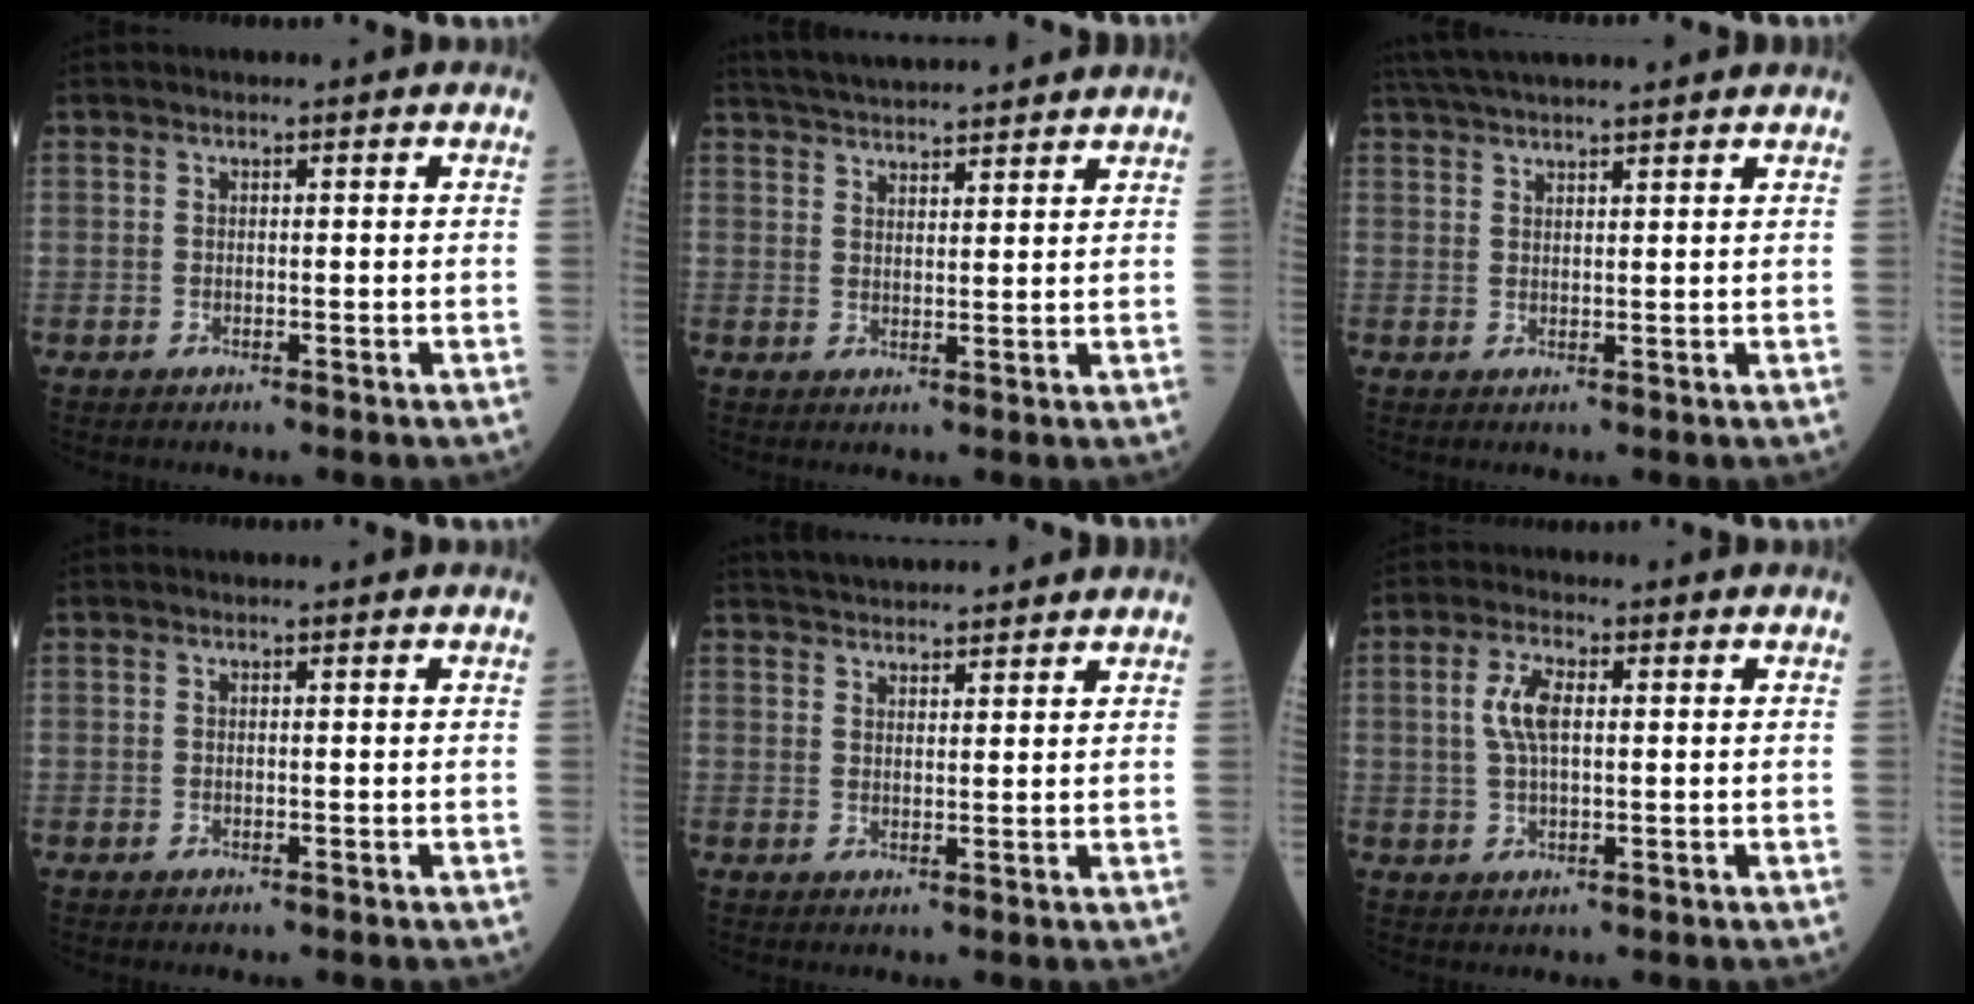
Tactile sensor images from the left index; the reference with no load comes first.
{"total": 12.0, "force": [11.2, 1.1, 4.0], "torque": [-0.074, 0.030, 0.168]}
{"total": 11.8, "force": [10.5, 0.4, 5.3], "torque": [-0.095, 0.039, 0.160]}
{"total": 0.0}
{"total": 9.1, "force": [8.7, 1.3, 2.6], "torque": [-0.045, 0.030, 0.127]}
{"total": 4.9, "force": [0.8, 1.8, 4.5], "torque": [-0.106, 0.010, 0.016]}